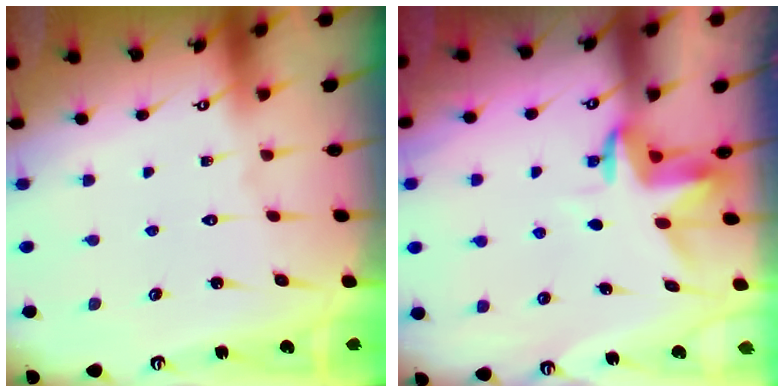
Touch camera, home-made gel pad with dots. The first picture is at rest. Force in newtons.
{"total": 3.6, "press": 3.6, "slide": 0.2}